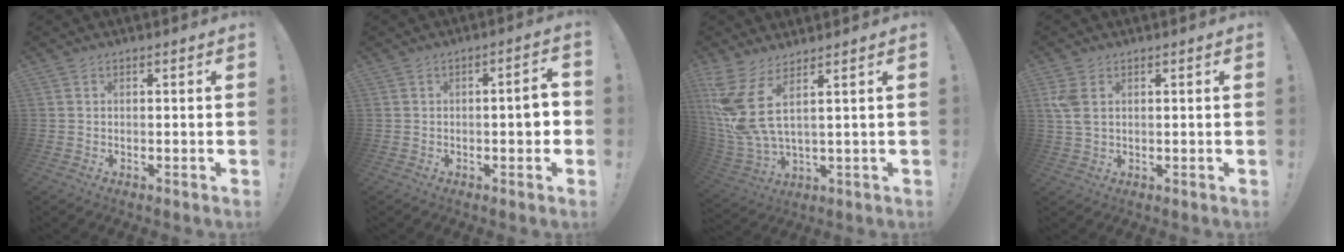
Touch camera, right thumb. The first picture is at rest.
{"total": 4.8, "force": [-1.1, 1.1, 4.6], "torque": [-0.065, 0.006, -0.020]}
{"total": 11.5, "force": [4.5, 3.5, 10.0], "torque": [-0.210, -0.033, 0.073]}
{"total": 4.9, "force": [1.5, 2.9, 3.7], "torque": [-0.071, -0.003, 0.030]}